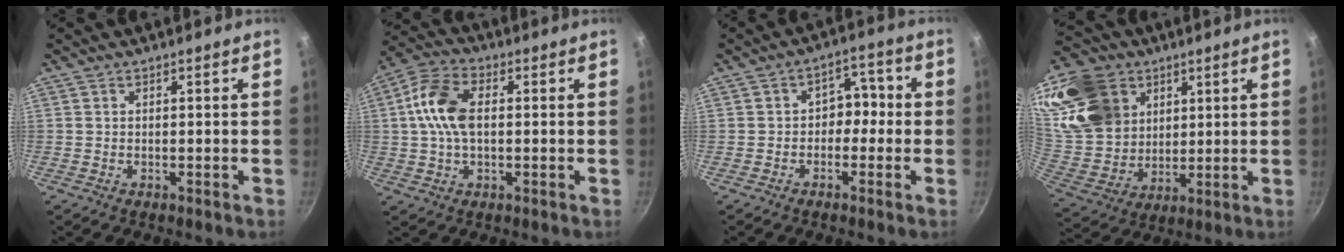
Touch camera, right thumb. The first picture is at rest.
{"total": 10.8, "force": [1.1, 6.4, 8.5], "torque": [-0.161, 0.021, 0.009]}
{"total": 5.3, "force": [-0.8, 4.1, 3.3], "torque": [0.009, 0.023, -0.021]}
{"total": 22.1, "force": [9.6, 16.5, 11.1], "torque": [-0.214, -0.023, 0.195]}